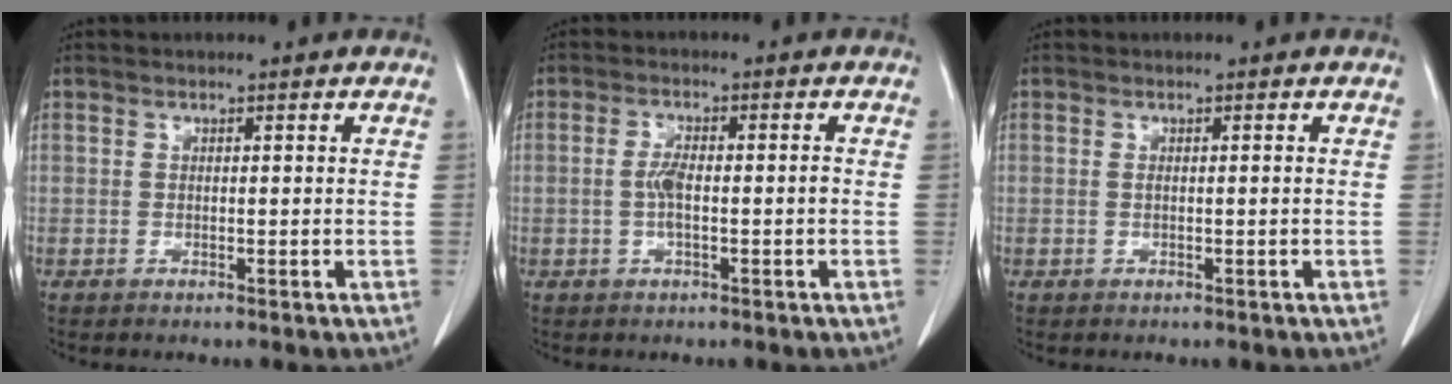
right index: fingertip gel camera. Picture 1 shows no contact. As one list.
[{"total": 3.8, "force": [-0.5, 0.9, 3.6], "torque": [-0.076, 0.005, -0.006]}, {"total": 0.5, "force": [0.0, 0.1, 0.5], "torque": [-0.010, -0.001, 0.005]}]